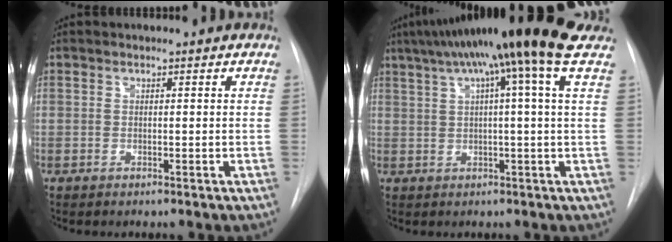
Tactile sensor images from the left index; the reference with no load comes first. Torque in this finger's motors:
{"motor_torque": [1.06, -1.08, 0.82, 0.21]}